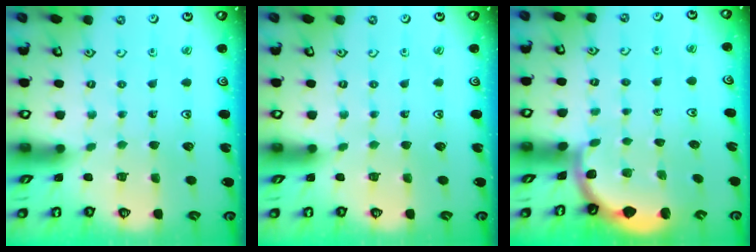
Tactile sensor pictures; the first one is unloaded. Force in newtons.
{"total": 0.0}
{"total": 1.9, "press": 1.9, "slide": 0.0}